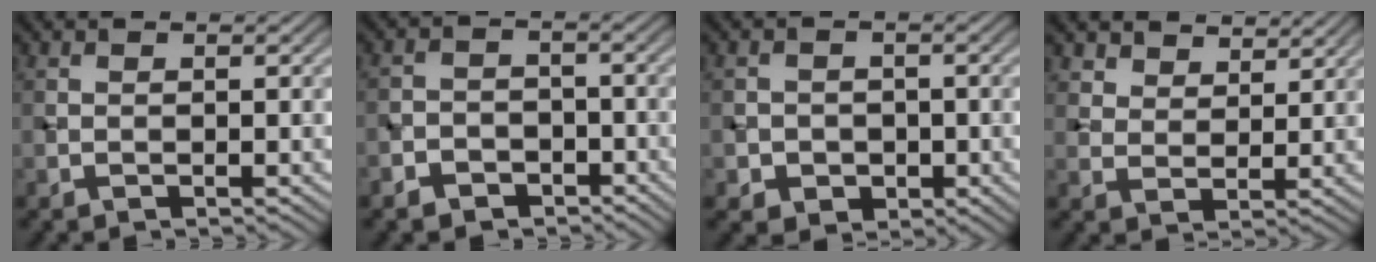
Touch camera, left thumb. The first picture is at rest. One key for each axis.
{"total": 4.2, "fx": -3.0, "fy": 2.6, "fz": 1.2, "tx": -0.014, "ty": 0.007, "tz": -0.057}
{"total": 3.4, "fx": -1.0, "fy": 3.0, "fz": 1.2, "tx": -0.016, "ty": -0.007, "tz": -0.022}
{"total": 4.9, "fx": 3.9, "fy": 2.5, "fz": 1.5, "tx": -0.043, "ty": -0.017, "tz": 0.091}